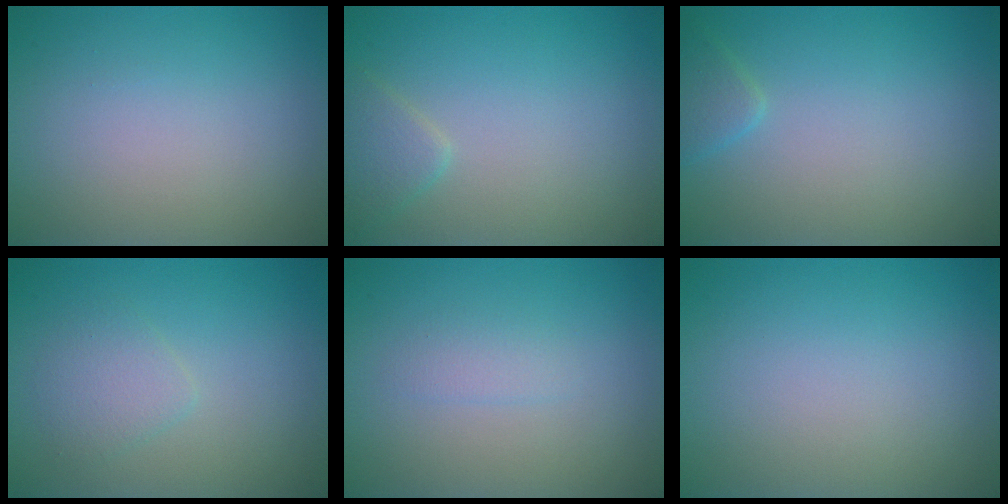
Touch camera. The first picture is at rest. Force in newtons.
{"total": 1.8, "press": 1.8, "slide": 0.1}
{"total": 1.4, "press": 1.4, "slide": 0.1}
{"total": 1.9, "press": 1.9, "slide": 0.1}
{"total": 1.1, "press": 1.1, "slide": 0.0}
{"total": 0.0}